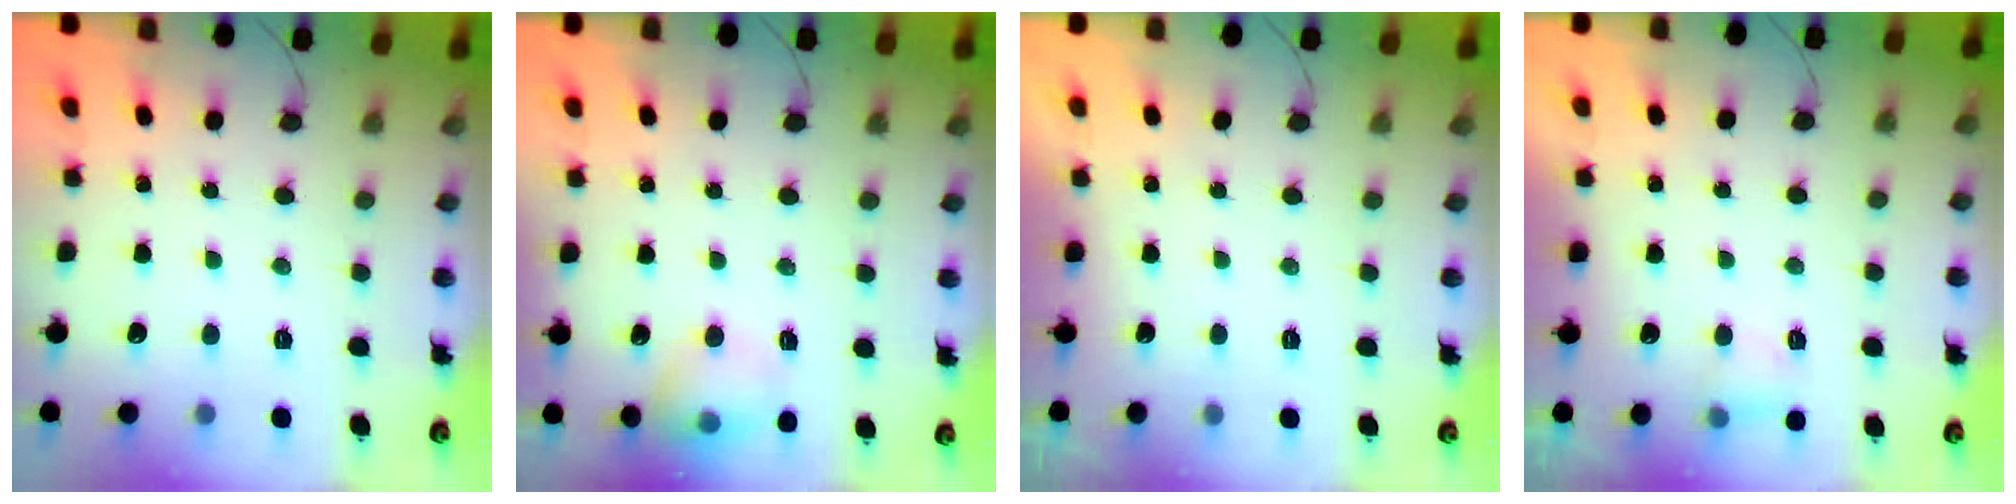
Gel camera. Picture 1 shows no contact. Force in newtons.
{"total": 10.9, "press": 10.8, "slide": 1.5}
{"total": 0.0}
{"total": 4.1, "press": 3.9, "slide": 1.3}